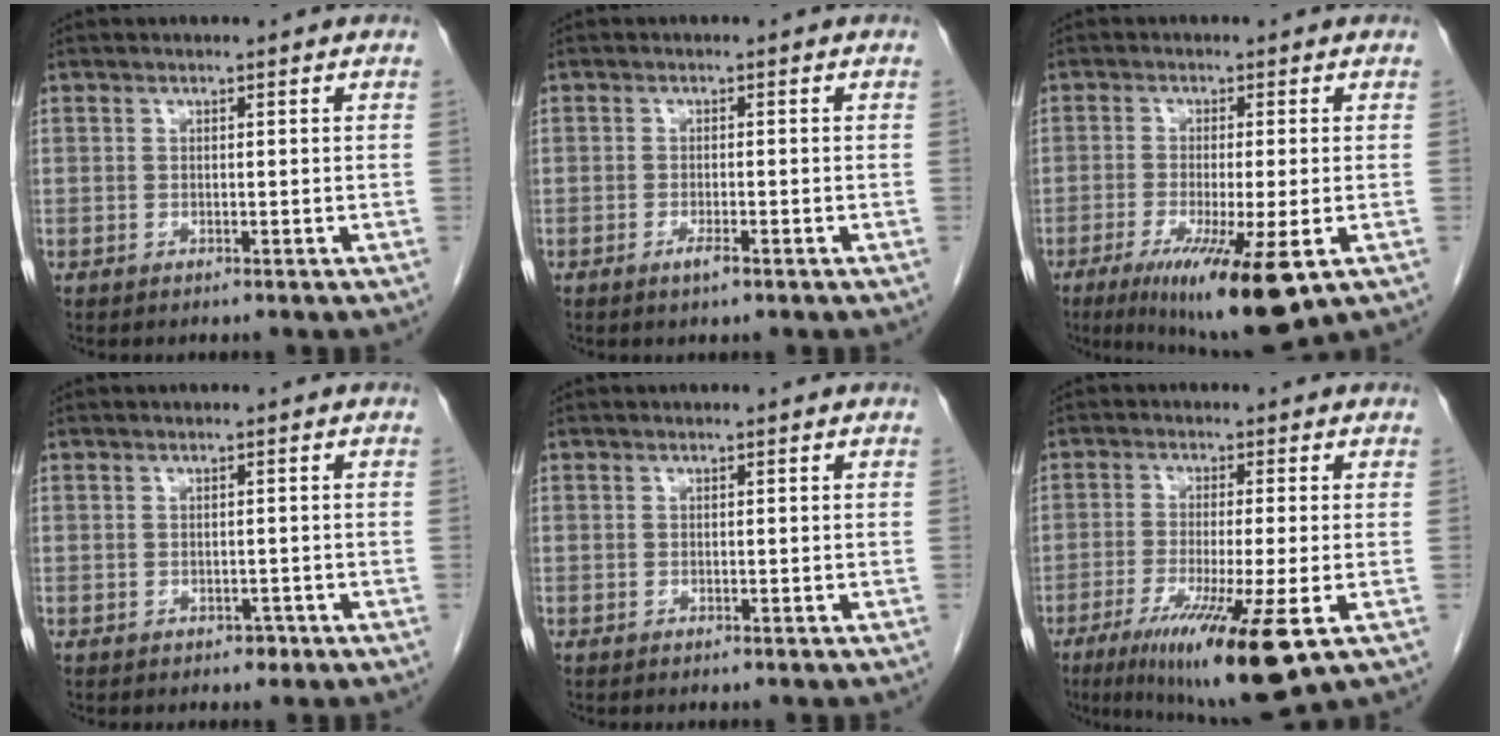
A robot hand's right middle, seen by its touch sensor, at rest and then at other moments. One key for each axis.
{"total": 1.8, "fx": -1.1, "fy": 0.3, "fz": 1.4, "tx": -0.025, "ty": -0.001, "tz": -0.017}
{"total": 11.9, "fx": -5.9, "fy": 1.0, "fz": 10.3, "tx": -0.154, "ty": -0.034, "tz": -0.091}
{"total": 1.1, "fx": -0.7, "fy": 0.8, "fz": 0.5, "tx": -0.006, "ty": 0.002, "tz": -0.006}
{"total": 0.0}
{"total": 13.5, "fx": -6.6, "fy": 0.4, "fz": 11.8, "tx": -0.185, "ty": -0.042, "tz": -0.104}